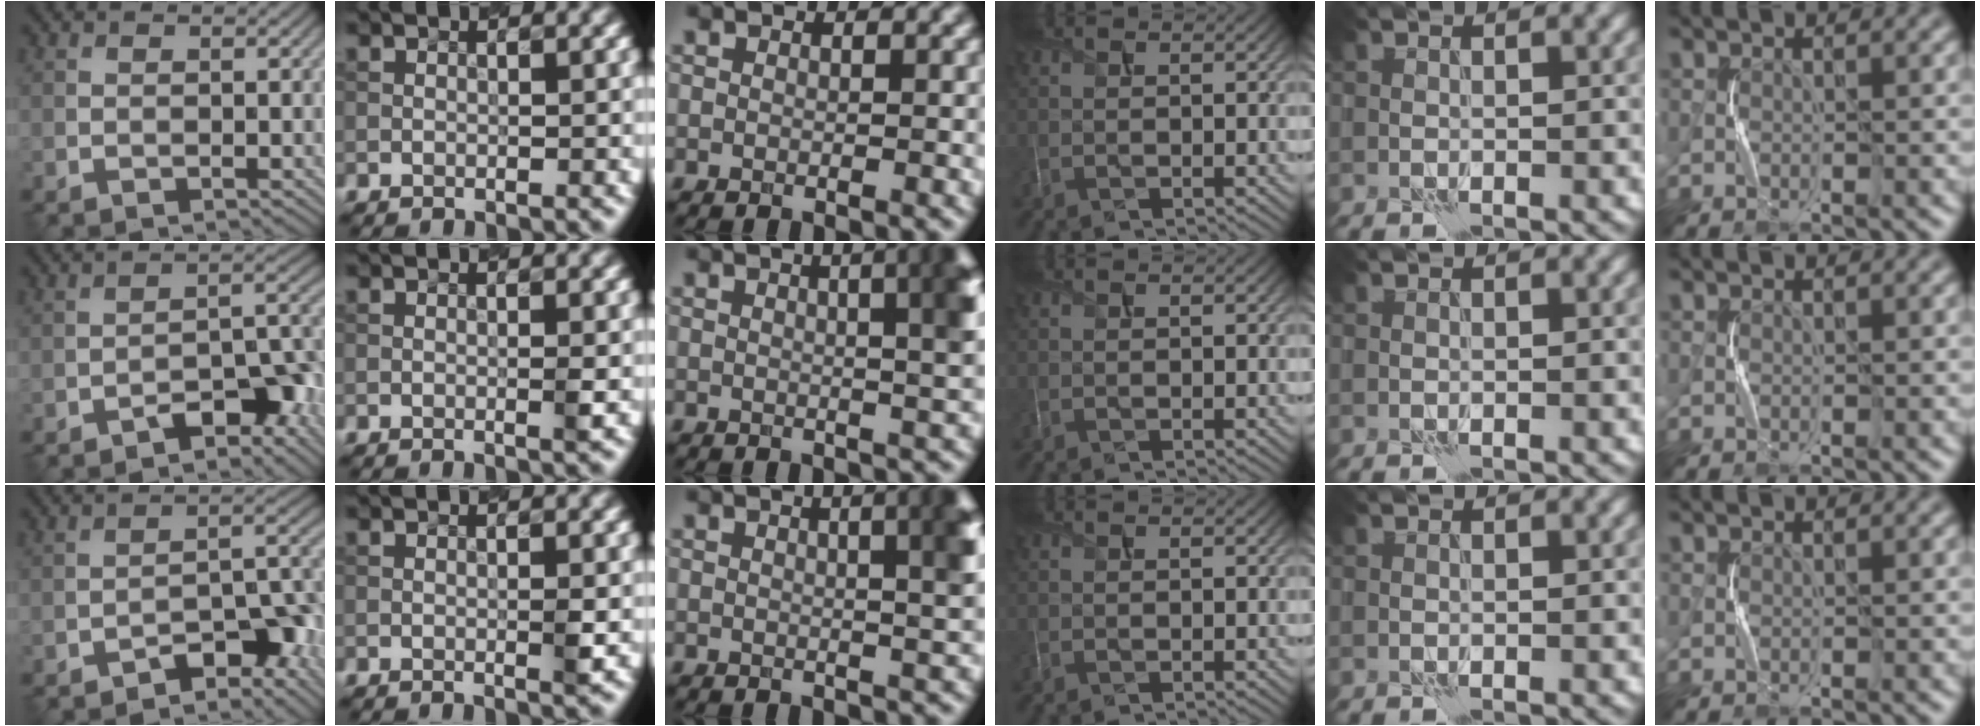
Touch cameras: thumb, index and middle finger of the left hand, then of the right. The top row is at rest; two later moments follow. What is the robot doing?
{"motion": "squeeze", "object": "paper clamp"}